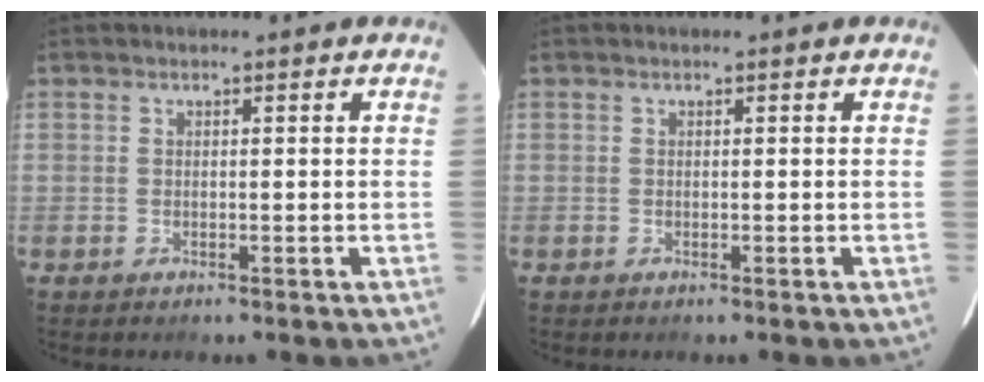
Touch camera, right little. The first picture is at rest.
{"total": 0.0}